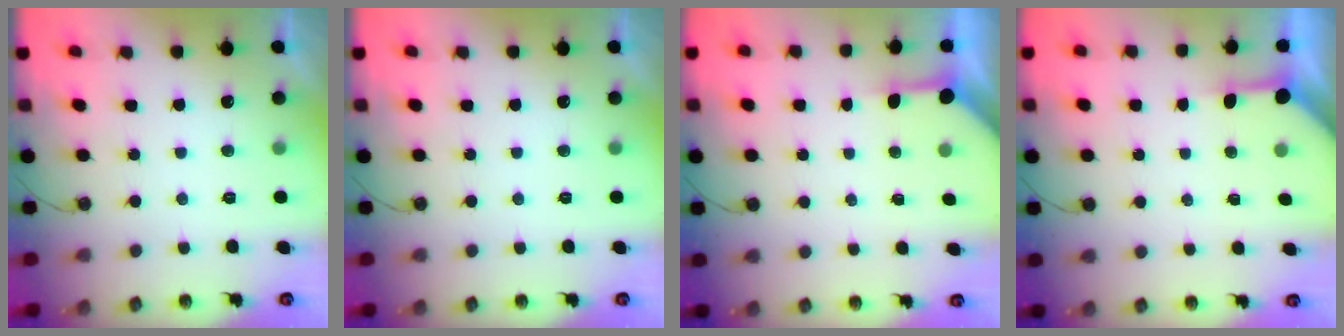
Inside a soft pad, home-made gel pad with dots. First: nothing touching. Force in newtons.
{"total": 0.0}
{"total": 3.3, "press": 3.2, "slide": 0.5}
{"total": 3.3, "press": 3.2, "slide": 0.5}